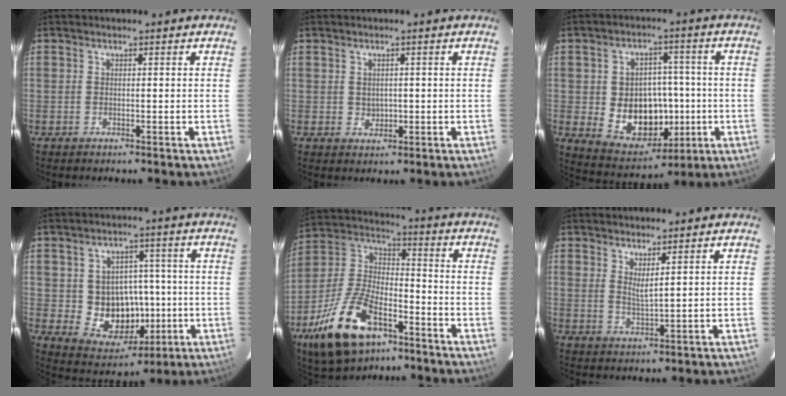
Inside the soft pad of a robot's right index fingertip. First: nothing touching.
{"total": 2.0, "force": [0.0, 1.9, 0.7], "torque": [-0.008, 0.002, 0.006]}
{"total": 13.6, "force": [-2.1, 10.8, 8.1], "torque": [-0.161, 0.007, -0.007]}
{"total": 11.2, "force": [-1.3, 9.8, 5.3], "torque": [-0.103, 0.008, 0.000]}
{"total": 19.8, "force": [-10.9, 9.5, 13.5], "torque": [-0.286, -0.009, -0.193]}
{"total": 2.8, "force": [1.8, 0.1, 2.2], "torque": [-0.040, -0.008, 0.028]}